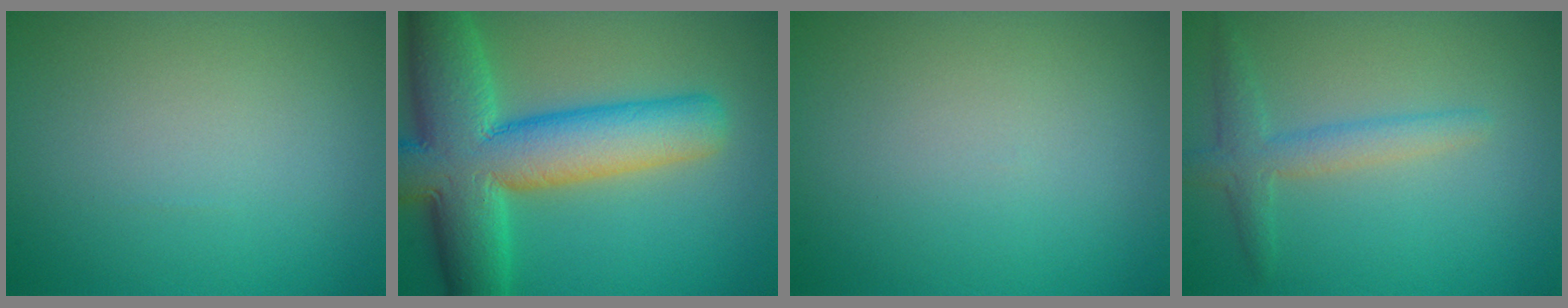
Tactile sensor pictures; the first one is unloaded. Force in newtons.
{"total": 12.4, "press": 12.4, "slide": 0.6}
{"total": 0.0}
{"total": 2.3, "press": 2.3, "slide": 0.0}